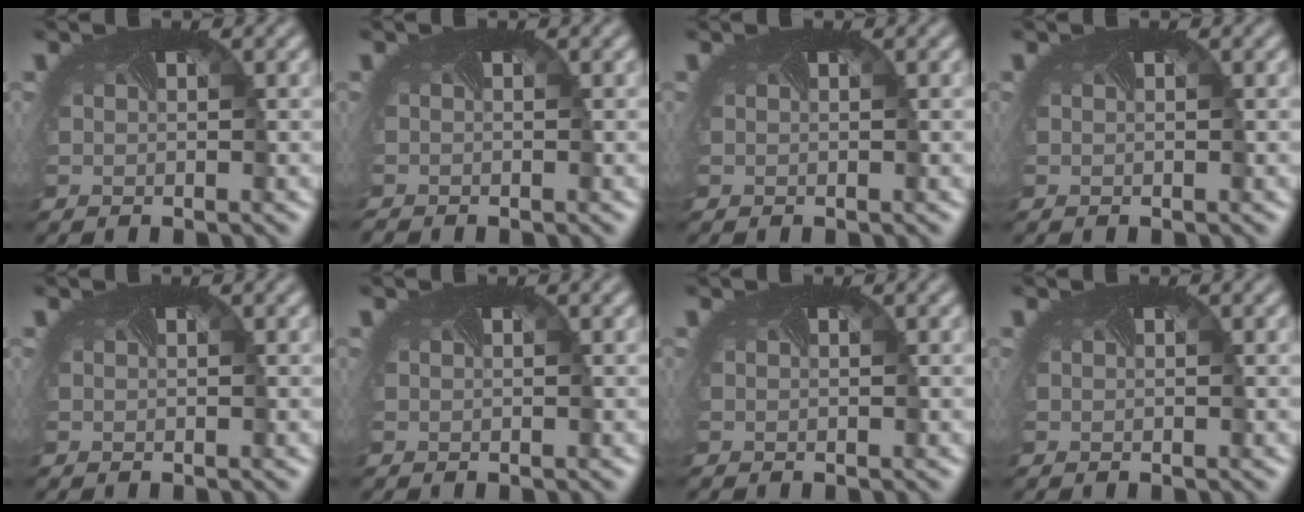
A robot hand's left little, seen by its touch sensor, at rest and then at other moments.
{"total": 0.8, "force": [-0.7, -0.4, -0.1], "torque": [-0.002, -0.005, -0.012]}
{"total": 0.0}
{"total": 0.0}
{"total": 0.0}
{"total": 0.0}
{"total": 0.0}
{"total": 0.0}